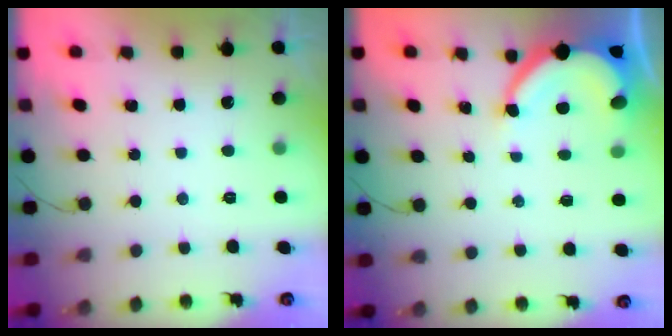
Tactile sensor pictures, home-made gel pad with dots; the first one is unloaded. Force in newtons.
{"total": 6.7, "press": 6.7, "slide": 0.7}